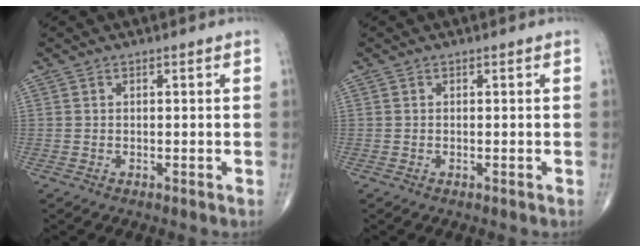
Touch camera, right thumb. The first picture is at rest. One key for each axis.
{"total": 0.0}